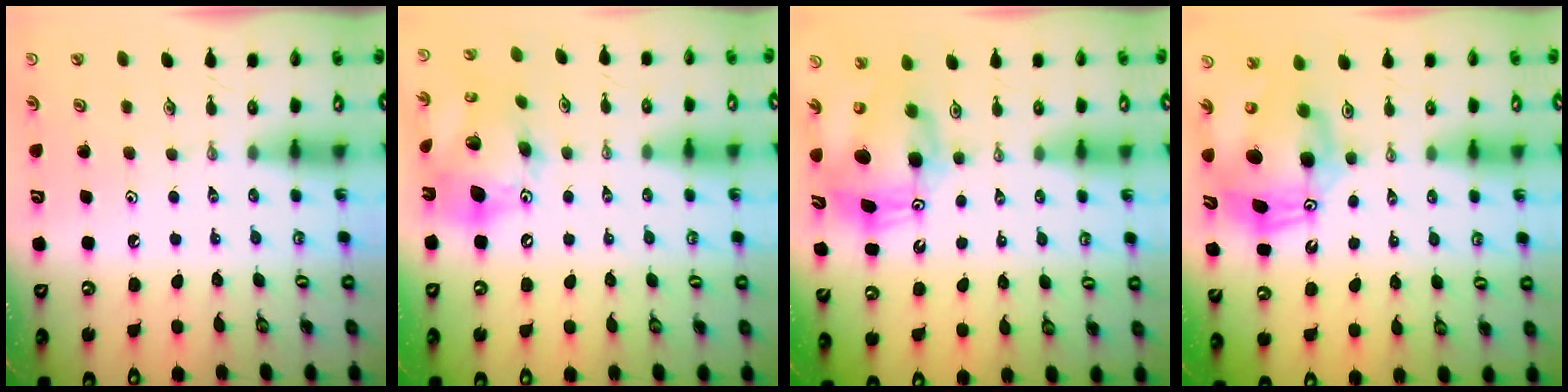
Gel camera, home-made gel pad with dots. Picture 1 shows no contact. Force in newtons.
{"total": 18.0, "press": 17.7, "slide": 3.1}
{"total": 10.1, "press": 9.9, "slide": 2.0}
{"total": 12.8, "press": 12.6, "slide": 2.3}